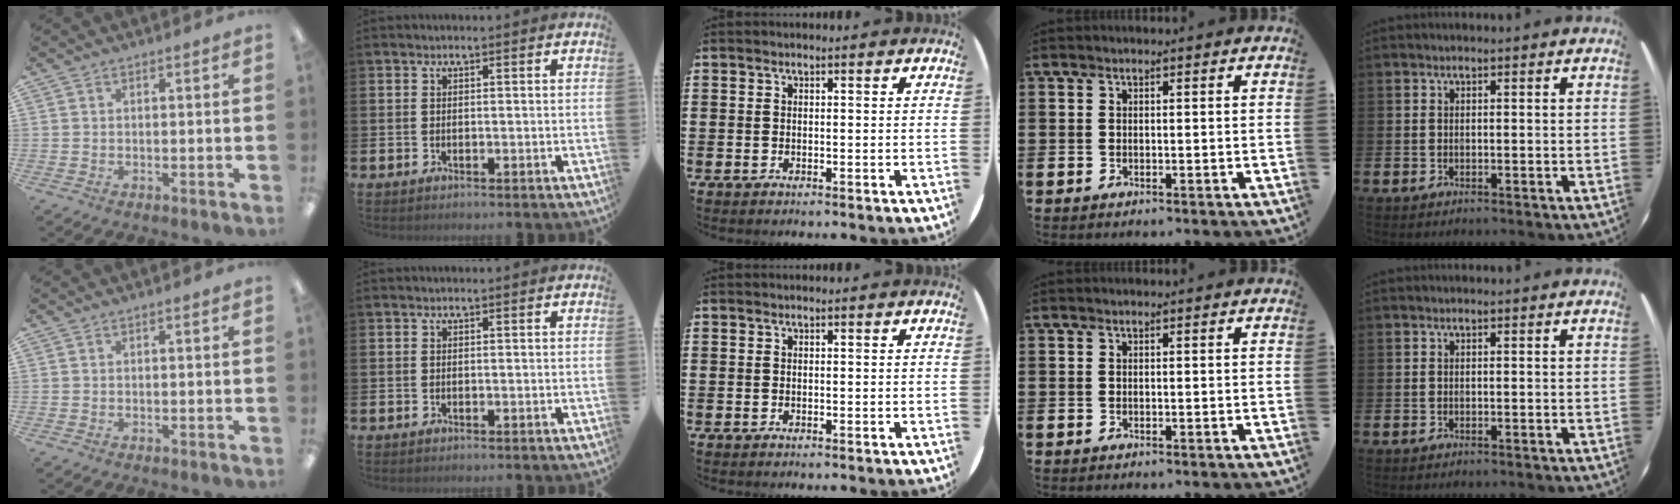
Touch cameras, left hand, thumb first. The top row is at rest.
{}